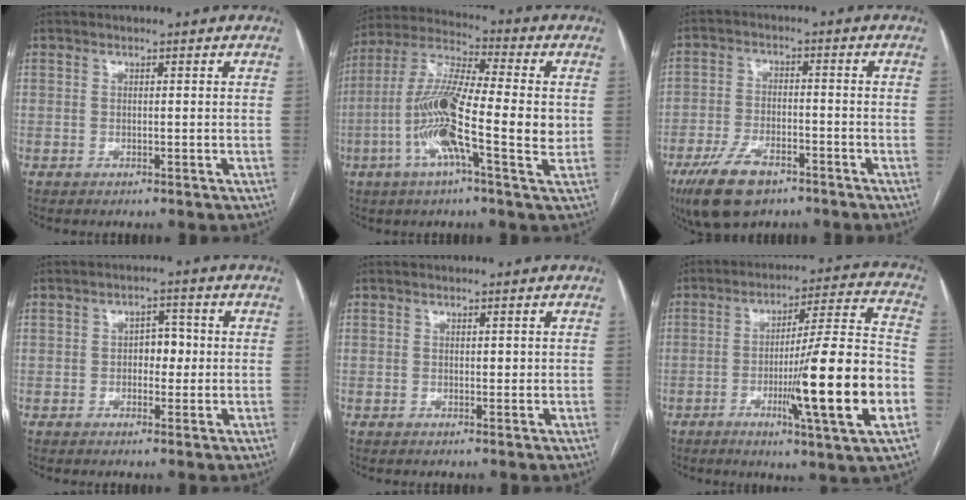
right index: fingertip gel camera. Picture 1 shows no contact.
{"total": 15.8, "force": [-2.5, 2.1, 15.4], "torque": [-0.301, 0.000, -0.056]}
{"total": 9.5, "force": [-6.0, 4.3, 5.9], "torque": [-0.120, -0.007, -0.103]}
{"total": 3.5, "force": [-0.1, 2.2, 2.7], "torque": [-0.033, 0.011, -0.002]}
{"total": 0.8, "force": [0.2, 0.5, 0.6], "torque": [-0.007, 0.000, 0.005]}
{"total": 18.9, "force": [-5.1, -0.3, 18.2], "torque": [-0.264, -0.007, -0.079]}